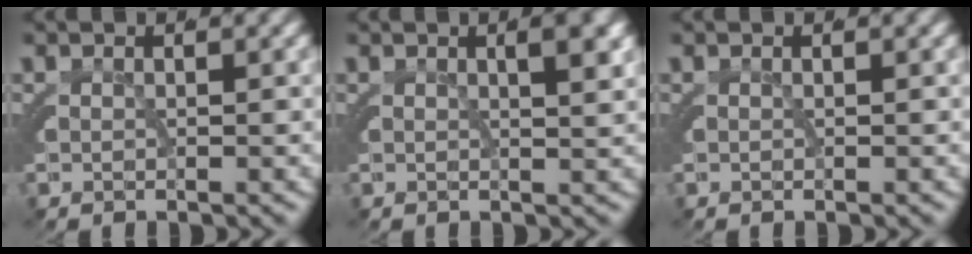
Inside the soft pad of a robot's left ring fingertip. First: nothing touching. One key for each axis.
{"total": 1.6, "fx": 0.6, "fy": -0.7, "fz": 1.4, "tx": -0.012, "ty": 0.006, "tz": 0.012}
{"total": 0.0}